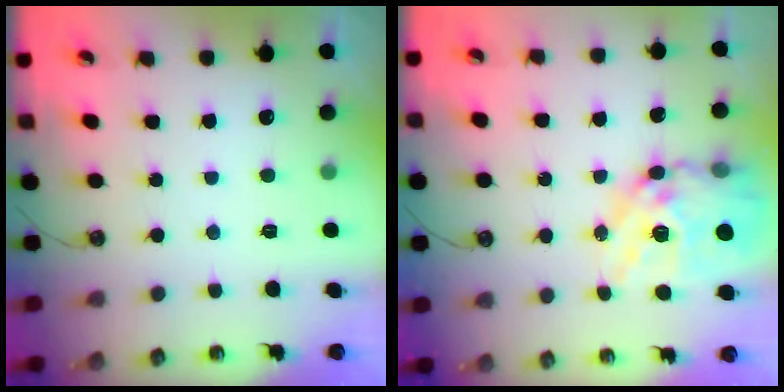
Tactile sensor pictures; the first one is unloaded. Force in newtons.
{"total": 21.5, "press": 21.4, "slide": 2.2}